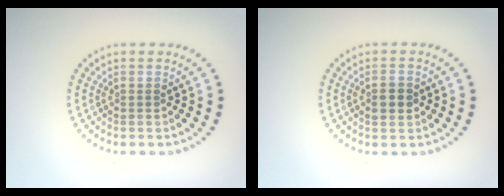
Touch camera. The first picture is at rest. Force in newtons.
{"total": 2.3, "press": 2.3, "slide": 0.0}